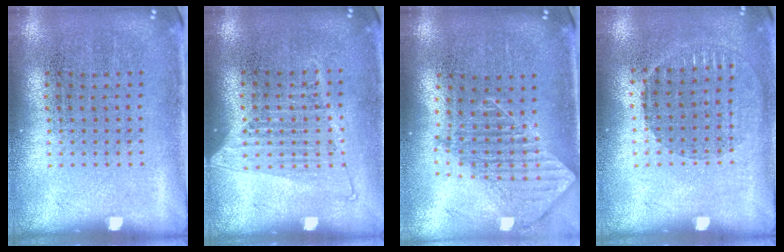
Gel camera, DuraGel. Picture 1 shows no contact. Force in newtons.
{"total": 1.3, "press": 1.1, "slide": 0.5}
{"total": 1.9, "press": 1.4, "slide": 1.2}
{"total": 0.9, "press": 0.8, "slide": 0.3}